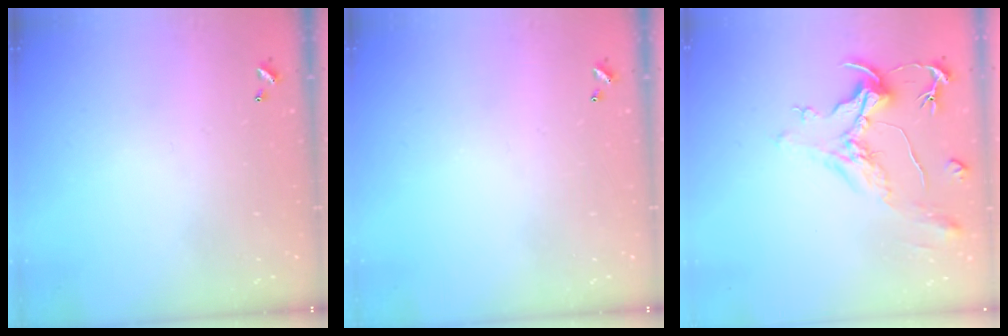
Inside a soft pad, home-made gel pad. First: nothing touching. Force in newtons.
{"total": 0.0}
{"total": 2.2, "press": 1.7, "slide": 1.3}